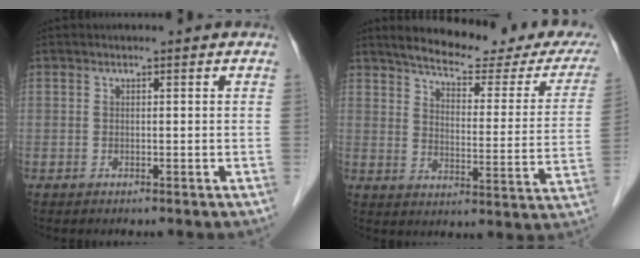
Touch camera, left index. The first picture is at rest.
{"total": 21.1, "force": [18.2, 3.7, 10.2], "torque": [-0.132, -0.029, 0.219]}